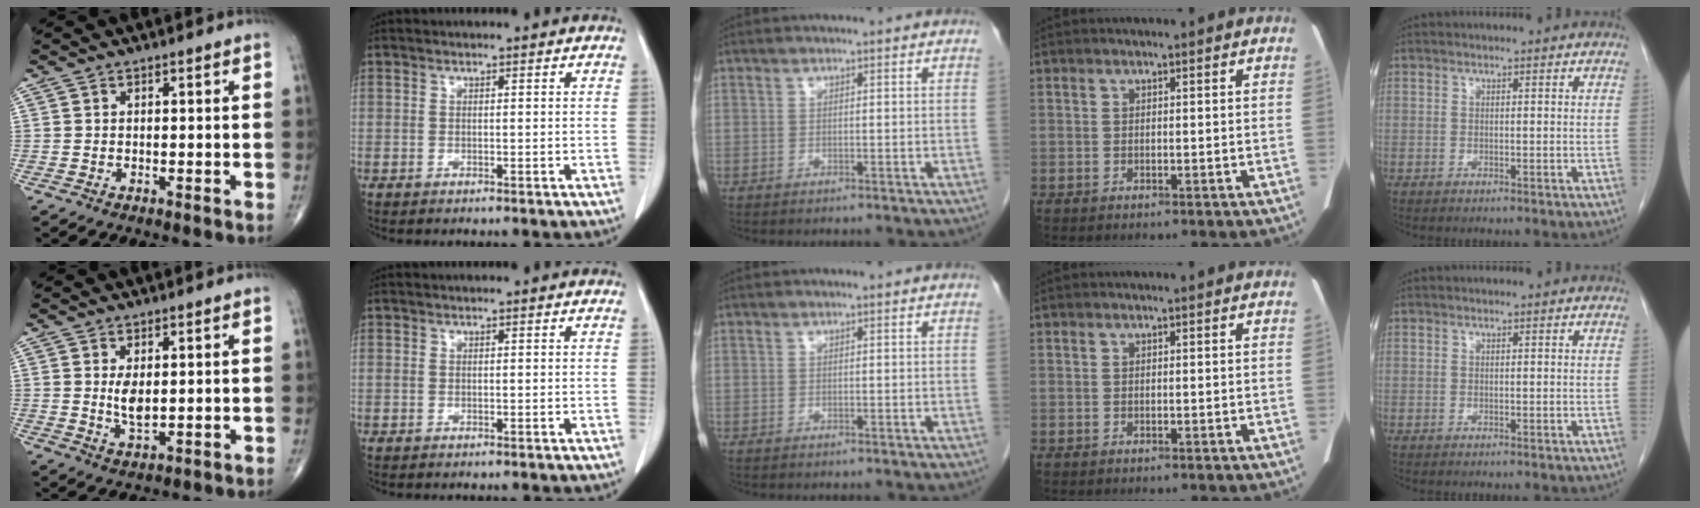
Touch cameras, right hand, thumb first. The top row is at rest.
{"thumb": {"total": 4.2, "force": [0.7, 2.0, 3.7], "torque": [-0.062, -0.013, 0.019]}}